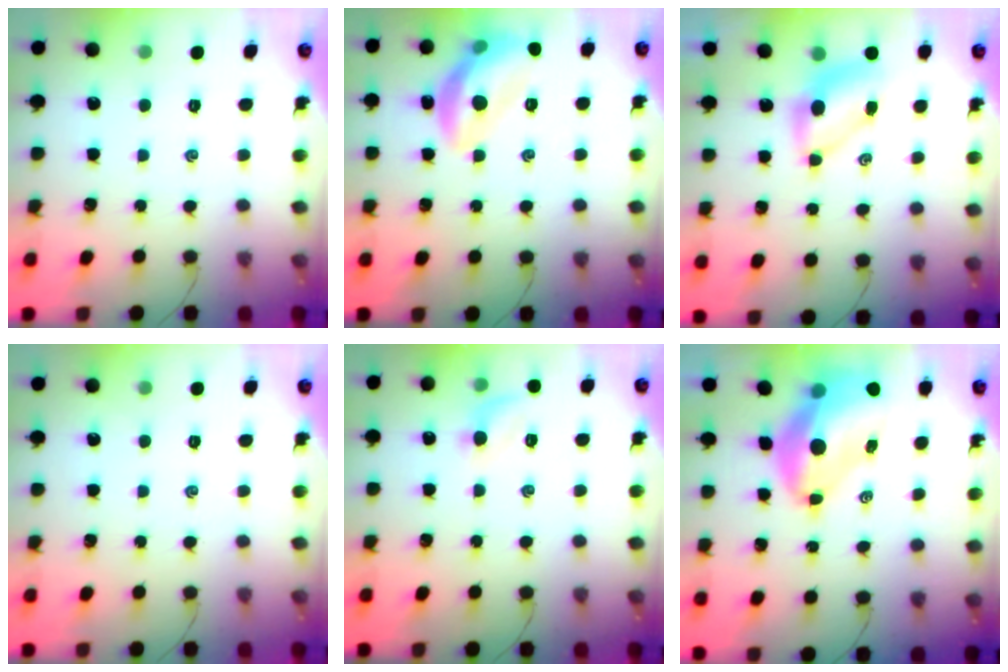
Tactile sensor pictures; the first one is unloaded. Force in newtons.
{"total": 13.6, "press": 13.6, "slide": 1.1}
{"total": 6.3, "press": 6.2, "slide": 0.7}
{"total": 0.0}
{"total": 7.9, "press": 7.8, "slide": 1.2}
{"total": 13.2, "press": 12.5, "slide": 4.2}